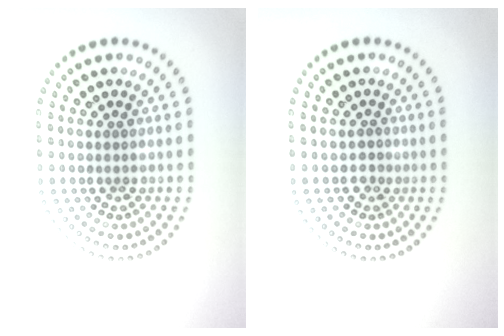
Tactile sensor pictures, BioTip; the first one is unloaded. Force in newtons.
{"total": 1.0, "press": 0.8, "slide": 0.6}